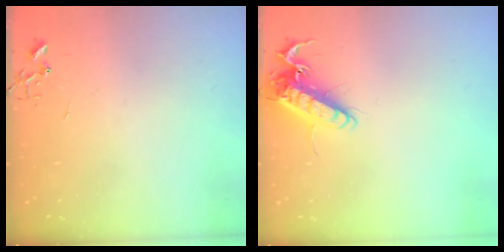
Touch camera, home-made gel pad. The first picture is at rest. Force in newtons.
{"total": 12.8, "press": 12.6, "slide": 2.4}